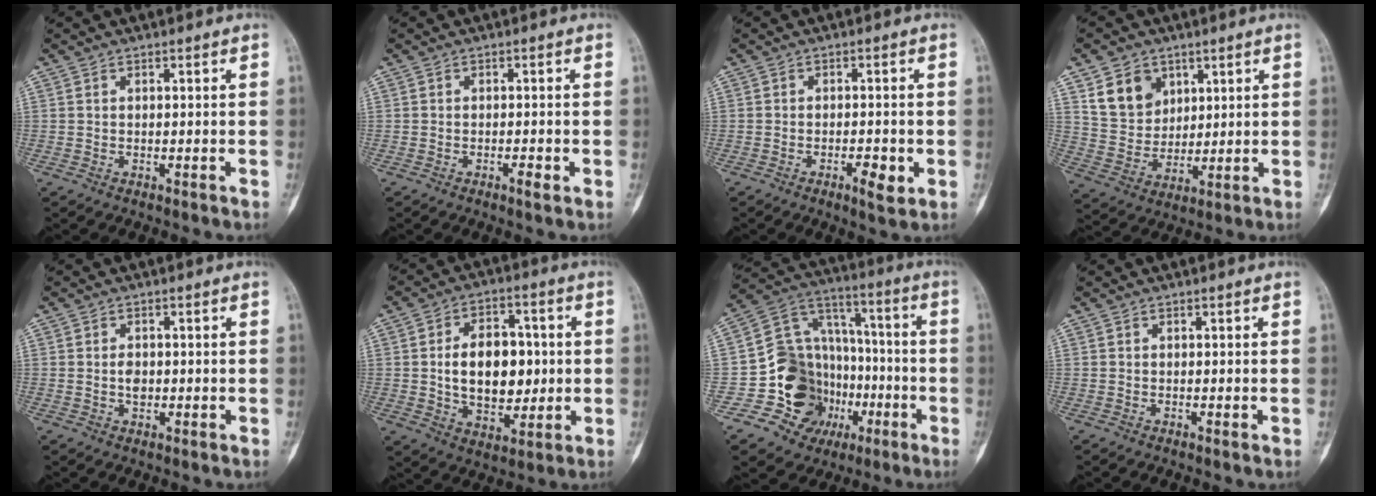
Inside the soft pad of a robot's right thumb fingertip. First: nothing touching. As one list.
[{"total": 1.7, "force": [-0.8, 0.4, 1.5], "torque": [-0.026, -0.001, -0.014]}, {"total": 4.0, "force": [-1.4, 1.2, 3.6], "torque": [-0.054, -0.001, -0.020]}, {"total": 9.8, "force": [4.9, 7.6, 3.8], "torque": [-0.044, -0.026, 0.102]}, {"total": 2.2, "force": [-0.1, 1.6, 1.5], "torque": [-0.016, 0.003, -0.002]}, {"total": 14.6, "force": [0.4, 9.6, 11.0], "torque": [-0.130, 0.011, 0.015]}, {"total": 19.5, "force": [-6.0, 16.7, 8.0], "torque": [-0.080, 0.106, -0.090]}, {"total": 0.0}]